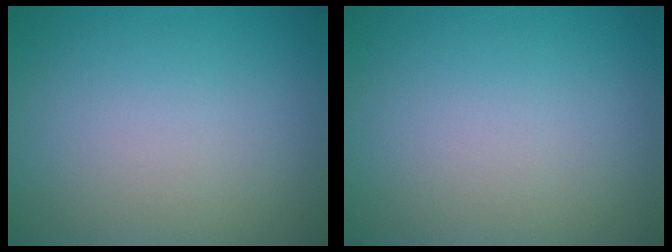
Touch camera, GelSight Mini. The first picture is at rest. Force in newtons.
{"total": 0.0}